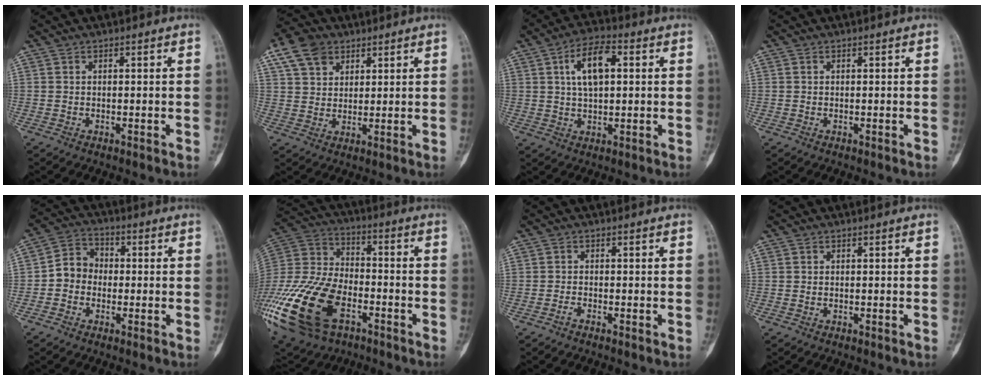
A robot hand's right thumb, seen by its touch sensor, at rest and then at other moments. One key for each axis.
{"total": 8.4, "fx": 4.4, "fy": 6.1, "fz": 3.6, "tx": -0.050, "ty": -0.003, "tz": 0.084}
{"total": 9.0, "fx": 2.3, "fy": 4.3, "fz": 7.6, "tx": -0.131, "ty": 0.009, "tz": 0.036}
{"total": 0.0}
{"total": 6.4, "fx": -1.1, "fy": 5.6, "fz": 2.9, "tx": -0.027, "ty": 0.025, "tz": -0.035}
{"total": 29.0, "fx": -12.1, "fy": 17.6, "fz": 19.7, "tx": -0.501, "ty": 0.018, "tz": -0.216}
{"total": 0.9, "fx": -0.7, "fy": 0.2, "fz": 0.4, "tx": -0.013, "ty": 0.005, "tz": -0.015}
{"total": 0.0}